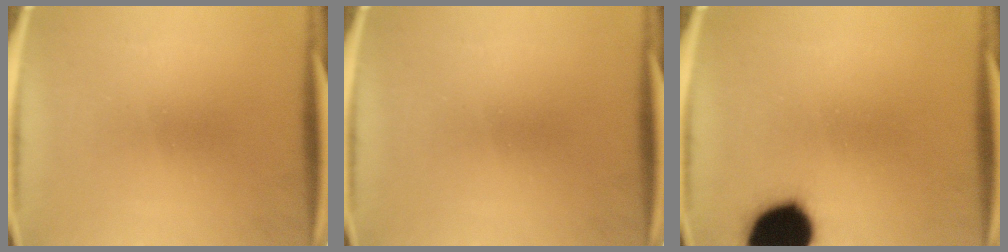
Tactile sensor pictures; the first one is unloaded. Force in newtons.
{"total": 0.0}
{"total": 19.6}